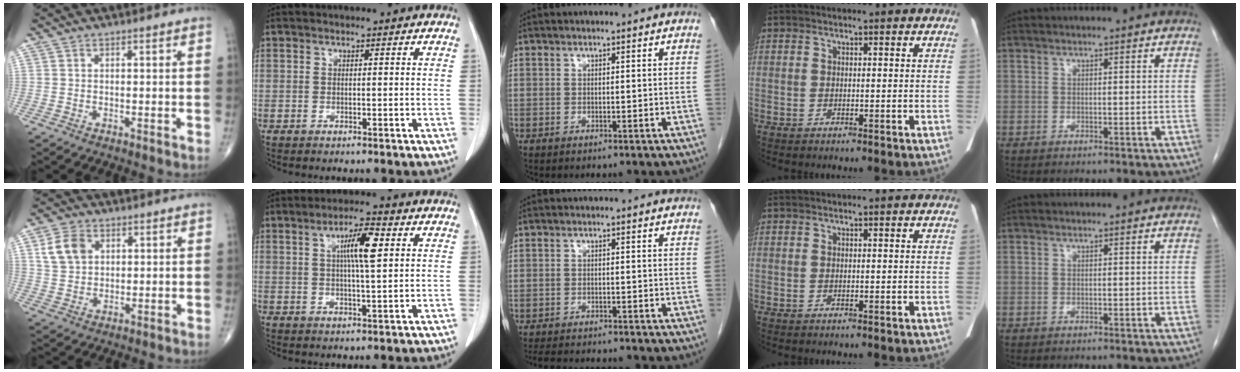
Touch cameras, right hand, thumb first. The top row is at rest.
{"thumb": {"total": 7.0, "force": [2.5, 5.2, 4.0], "torque": [-0.062, -0.004, 0.048]}, "index": {"total": 6.7, "force": [2.0, 0.7, 6.4], "torque": [-0.113, 0.004, 0.033]}, "middle": {"total": 6.9, "force": [-6.5, 0.9, 2.3], "torque": [-0.034, -0.010, -0.099]}}